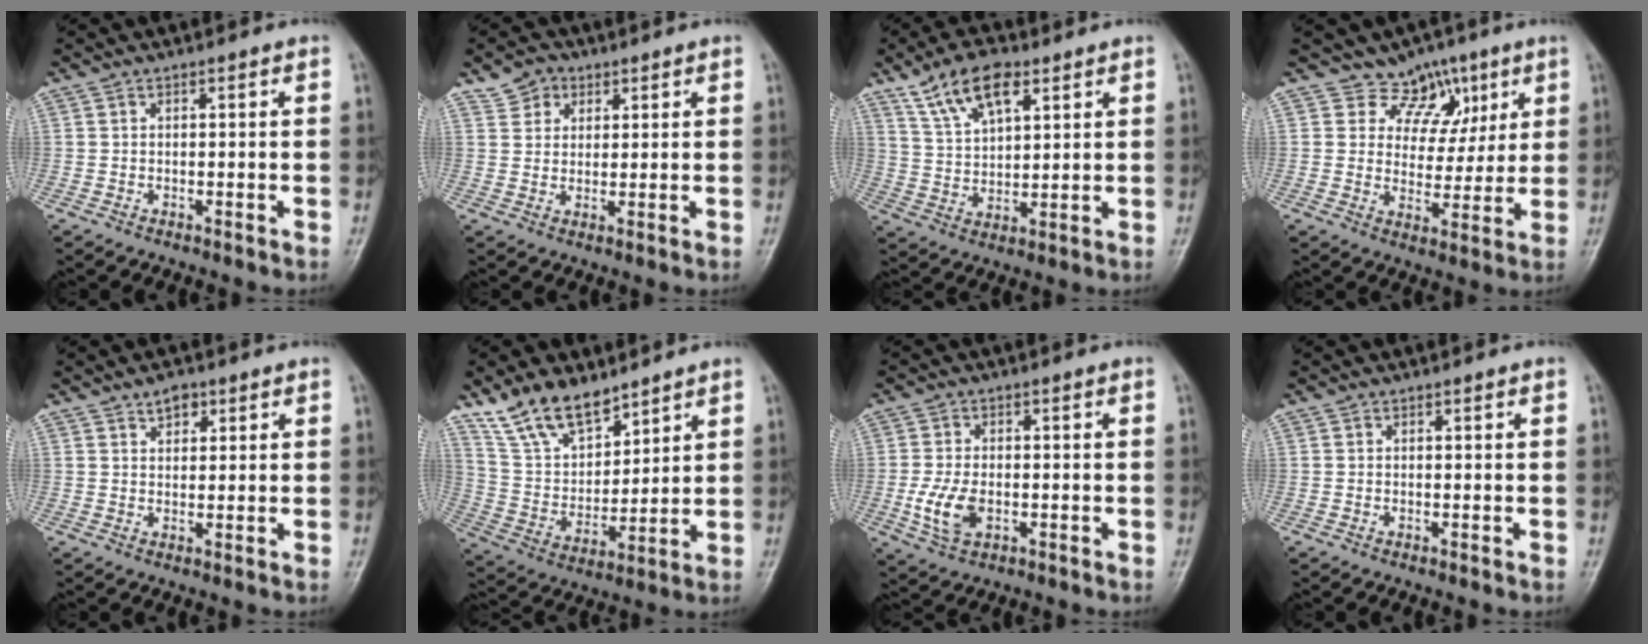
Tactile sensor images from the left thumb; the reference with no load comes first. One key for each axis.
{"total": 4.7, "fx": 2.6, "fy": 3.7, "fz": 1.2, "tx": -0.001, "ty": -0.009, "tz": 0.045}
{"total": 10.6, "fx": 6.3, "fy": 4.9, "fz": 7.0, "tx": -0.115, "ty": -0.018, "tz": 0.123}
{"total": 8.0, "fx": 5.1, "fy": 6.1, "fz": 1.2, "tx": 0.028, "ty": -0.027, "tz": 0.082}
{"total": 3.0, "fx": 1.9, "fy": 1.8, "fz": 1.5, "tx": -0.011, "ty": -0.010, "tz": 0.031}
{"total": 13.0, "fx": 9.8, "fy": 6.1, "fz": 5.9, "tx": -0.081, "ty": -0.051, "tz": 0.199}
{"total": 6.5, "fx": -1.5, "fy": 4.0, "fz": 4.9, "tx": -0.101, "ty": -0.001, "tz": -0.024}
{"total": 0.0}